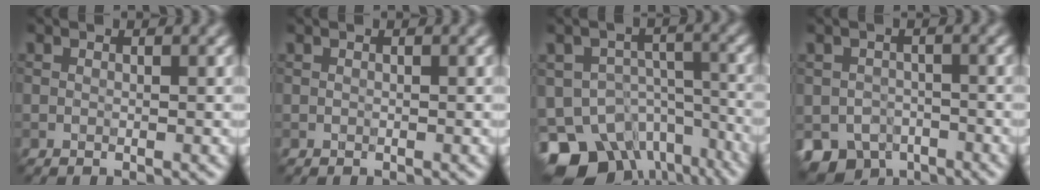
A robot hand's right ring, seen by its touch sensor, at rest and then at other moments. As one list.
[{"total": 0.0}, {"total": 11.7, "force": [-8.0, 7.0, 4.9], "torque": [-0.082, -0.015, -0.114]}, {"total": 5.3, "force": [-2.9, 3.7, 2.2], "torque": [-0.037, -0.019, -0.048]}]